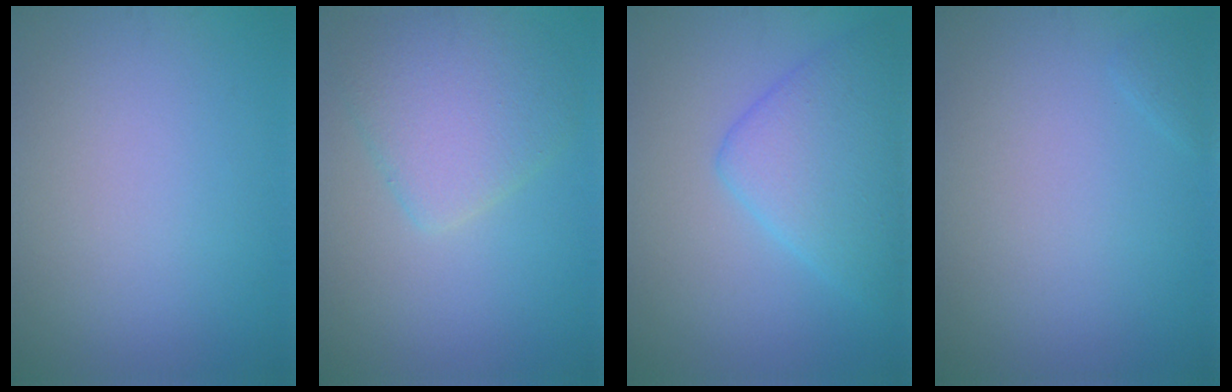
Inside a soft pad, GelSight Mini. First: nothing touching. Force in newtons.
{"total": 4.9, "press": 4.8, "slide": 0.3}
{"total": 5.7, "press": 5.6, "slide": 0.3}
{"total": 0.5, "press": 0.5, "slide": 0.0}